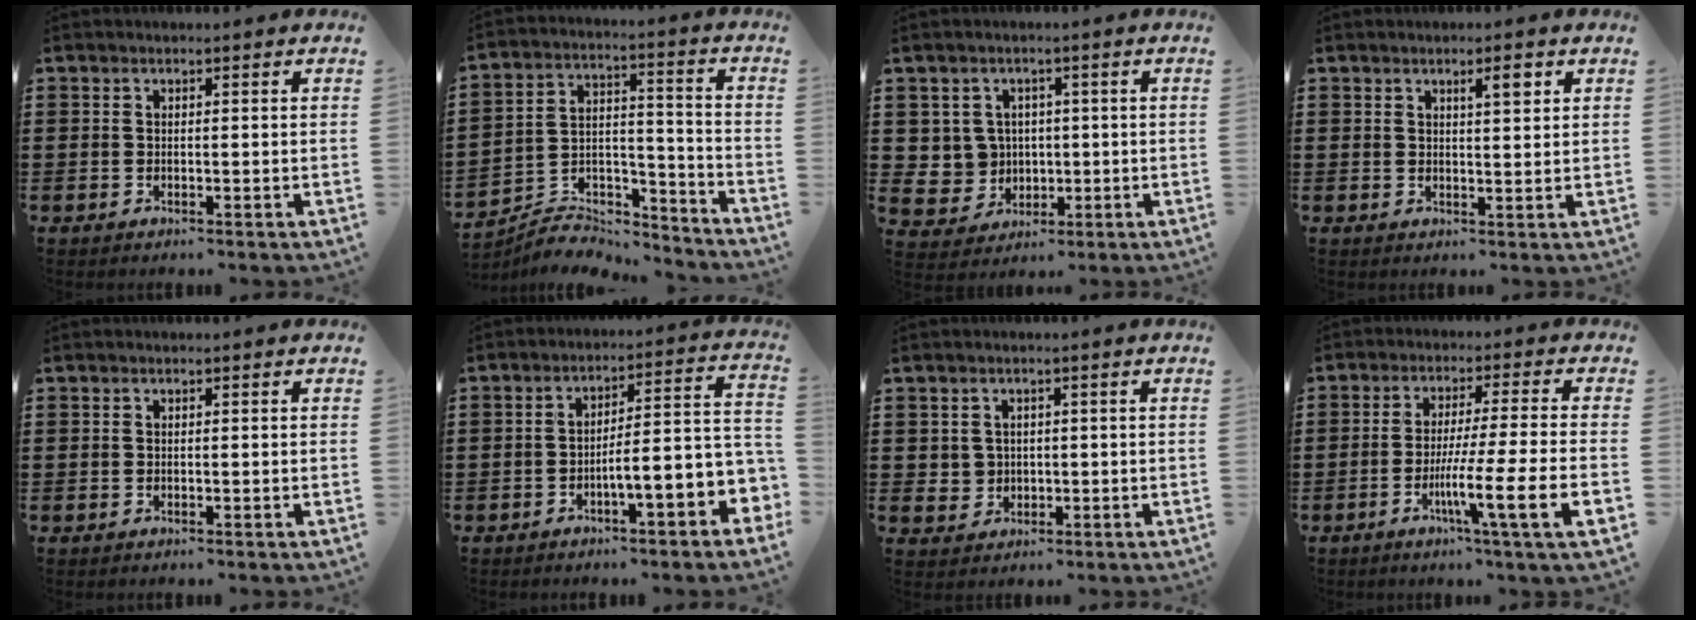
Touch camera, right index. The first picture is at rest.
{"total": 6.5, "force": [-6.2, 1.6, 0.7], "torque": [-0.014, 0.009, -0.124]}
{"total": 4.3, "force": [0.7, 4.2, 0.5], "torque": [-0.034, 0.010, 0.014]}
{"total": 2.8, "force": [1.4, 0.6, 2.4], "torque": [-0.033, -0.002, 0.019]}
{"total": 0.0}
{"total": 5.5, "force": [-2.7, 0.4, 4.8], "torque": [-0.078, -0.031, -0.058]}
{"total": 1.8, "force": [0.4, 1.8, 0.2], "torque": [-0.013, 0.008, 0.006]}
{"total": 10.3, "force": [-4.2, -0.6, 9.3], "torque": [-0.167, -0.017, -0.079]}